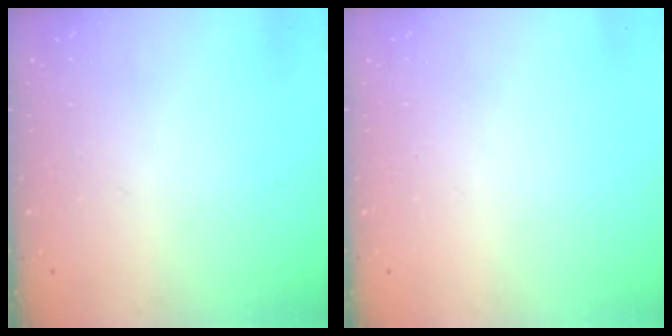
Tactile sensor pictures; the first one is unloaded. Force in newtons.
{"total": 0.0}